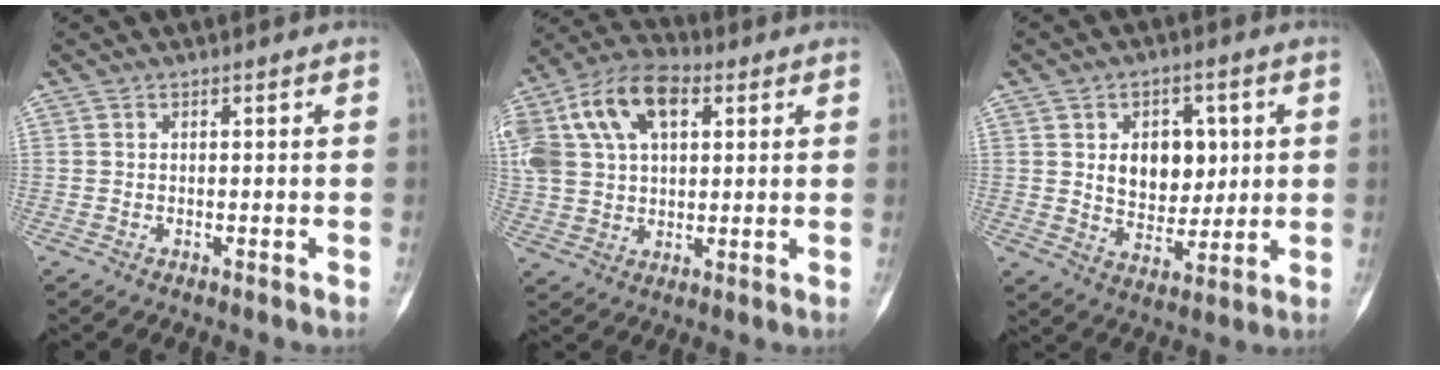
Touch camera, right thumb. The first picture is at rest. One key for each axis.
{"total": 20.9, "fx": 7.1, "fy": 13.4, "fz": 14.4, "tx": -0.305, "ty": 0.037, "tz": 0.125}
{"total": 11.0, "fx": 2.2, "fy": 7.8, "fz": 7.5, "tx": -0.066, "ty": -0.014, "tz": 0.044}